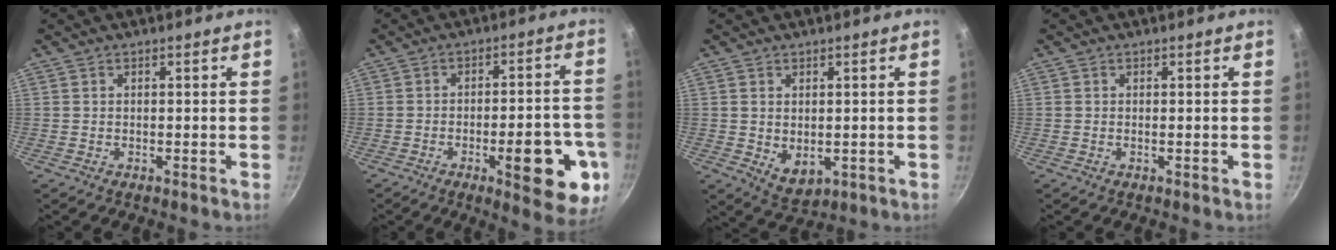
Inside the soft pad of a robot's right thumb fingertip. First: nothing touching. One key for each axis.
{"total": 15.4, "fx": -5.6, "fy": 5.2, "fz": 13.4, "tx": -0.135, "ty": 0.023, "tz": -0.070}
{"total": 5.3, "fx": -0.1, "fy": 3.5, "fz": 3.9, "tx": -0.055, "ty": -0.016, "tz": 0.009}
{"total": 0.0}